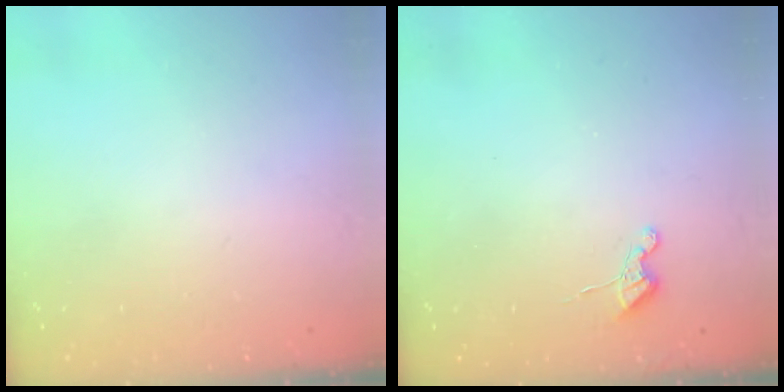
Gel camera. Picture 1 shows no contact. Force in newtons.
{"total": 3.8, "press": 3.7, "slide": 0.5}